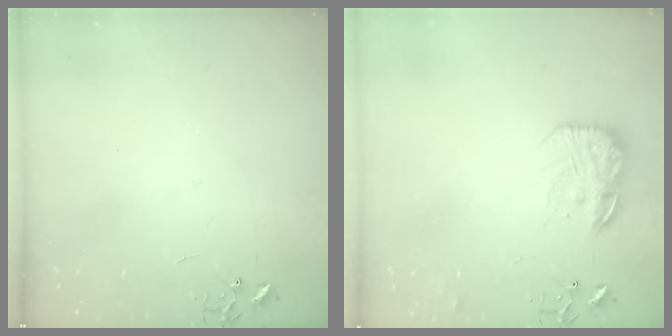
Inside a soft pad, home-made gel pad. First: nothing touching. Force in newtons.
{"total": 15.5, "press": 15.5, "slide": 1.0}